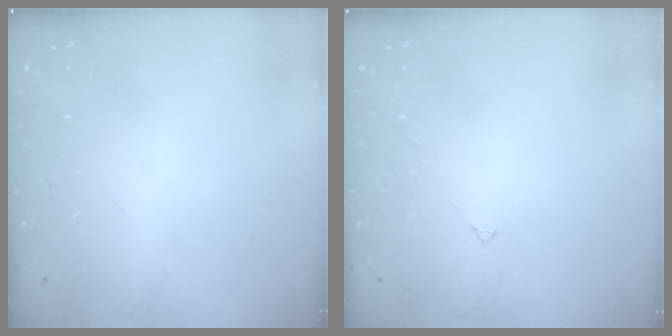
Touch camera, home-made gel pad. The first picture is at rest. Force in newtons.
{"total": 2.3, "press": 2.3, "slide": 0.5}